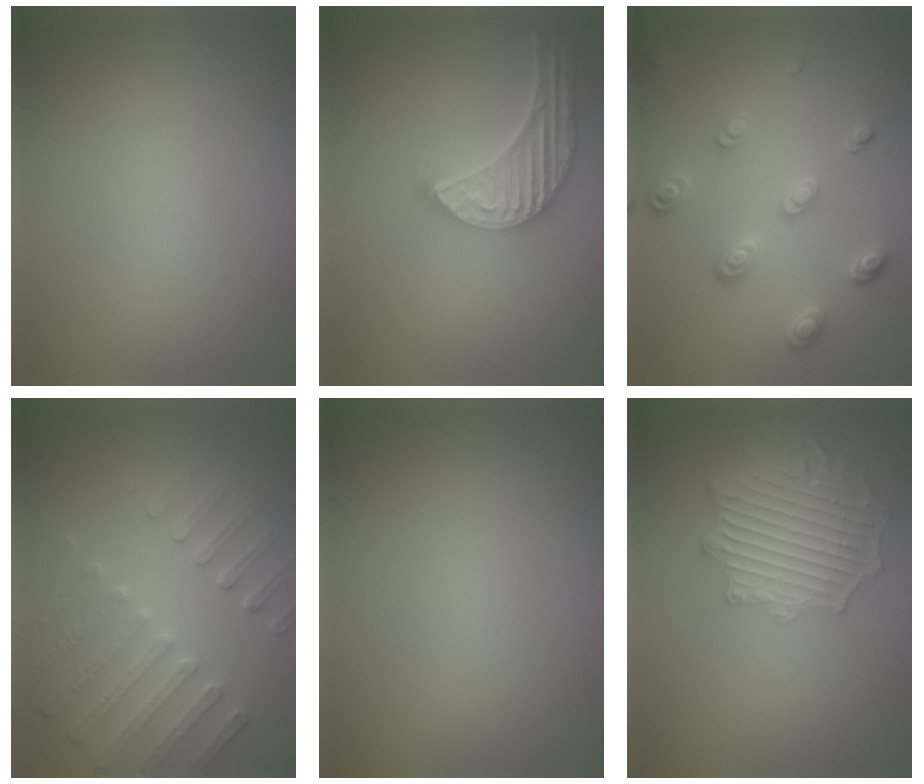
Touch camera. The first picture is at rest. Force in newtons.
{"total": 5.5, "press": 4.4, "slide": 3.4}
{"total": 2.8, "press": 2.4, "slide": 1.4}
{"total": 4.0, "press": 3.7, "slide": 1.6}
{"total": 0.0}
{"total": 6.6, "press": 5.1, "slide": 4.1}